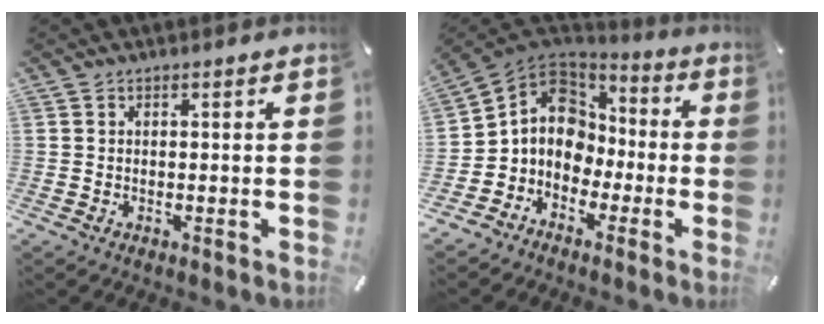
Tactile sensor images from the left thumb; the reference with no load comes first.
{"total": 10.6, "force": [-0.8, 9.9, 3.7], "torque": [-0.079, 0.005, -0.010]}